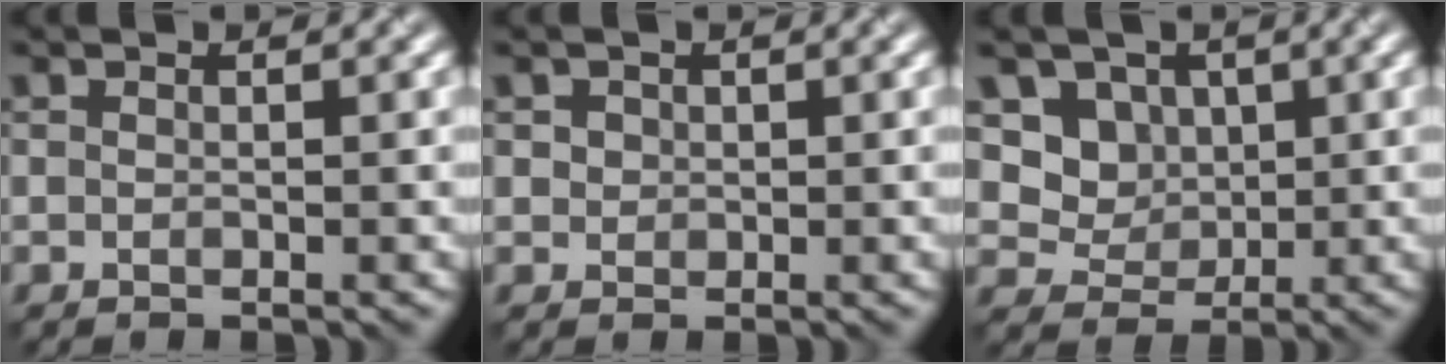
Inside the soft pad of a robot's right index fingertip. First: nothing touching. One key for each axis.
{"total": 1.1, "fx": 0.4, "fy": 0.9, "fz": 0.3, "tx": 0.000, "ty": -0.004, "tz": 0.012}
{"total": 4.2, "fx": 1.6, "fy": 3.6, "fz": 1.5, "tx": -0.035, "ty": -0.019, "tz": 0.036}